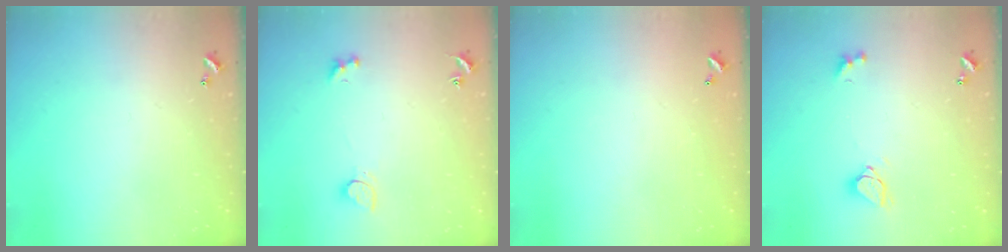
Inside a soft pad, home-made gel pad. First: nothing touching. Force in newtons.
{"total": 3.7, "press": 3.7, "slide": 0.8}
{"total": 2.8, "press": 2.8, "slide": 0.1}
{"total": 3.7, "press": 3.7, "slide": 0.3}